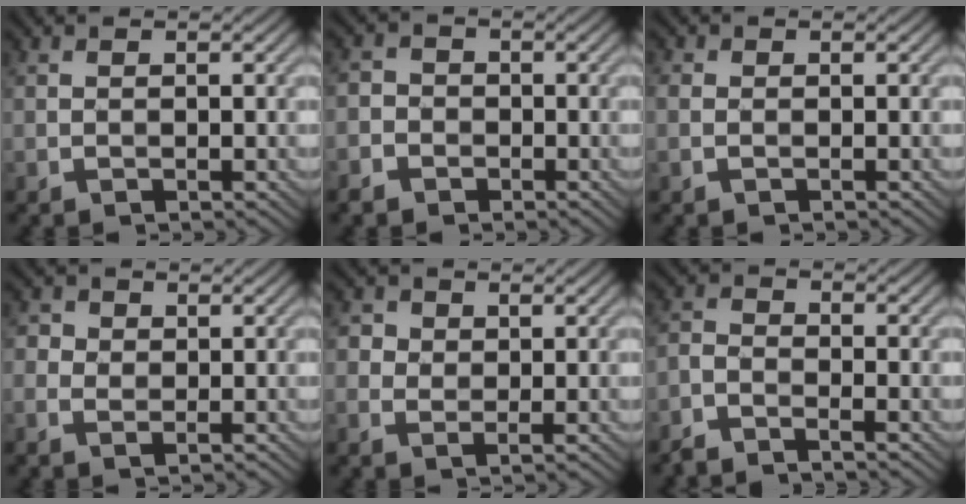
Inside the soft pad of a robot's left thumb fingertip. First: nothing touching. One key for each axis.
{"total": 3.2, "fx": -1.6, "fy": 2.7, "fz": 0.6, "tx": -0.017, "ty": 0.000, "tz": -0.043}
{"total": 1.2, "fx": -0.1, "fy": 0.9, "fz": 0.8, "tx": -0.022, "ty": 0.001, "tz": -0.001}
{"total": 2.4, "fx": 0.4, "fy": 2.1, "fz": 1.1, "tx": -0.037, "ty": 0.004, "tz": 0.008}
{"total": 2.5, "fx": 0.8, "fy": 2.1, "fz": 1.2, "tx": -0.035, "ty": 0.003, "tz": 0.012}
{"total": 2.8, "fx": -2.6, "fy": 0.5, "fz": 0.9, "tx": -0.033, "ty": -0.004, "tz": -0.066}